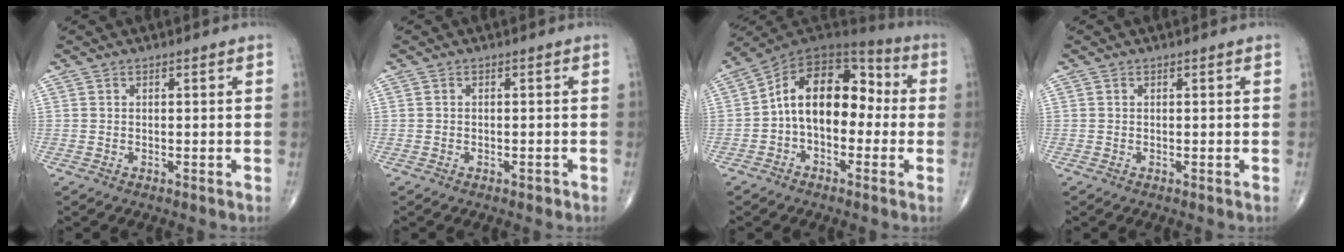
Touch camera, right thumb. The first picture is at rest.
{"total": 0.9, "force": [-0.6, 0.6, 0.4], "torque": [-0.003, 0.001, -0.010]}
{"total": 15.3, "force": [-0.8, 9.8, 11.8], "torque": [-0.158, 0.054, -0.027]}
{"total": 0.0}